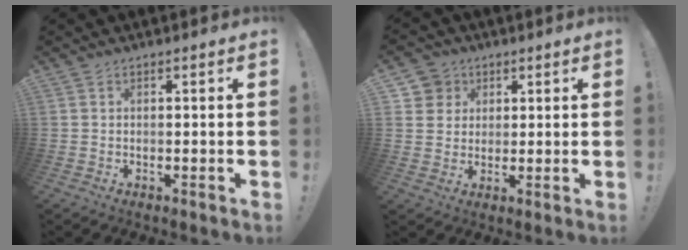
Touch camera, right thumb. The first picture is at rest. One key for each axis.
{"total": 6.3, "fx": 2.4, "fy": 5.8, "fz": 0.7, "tx": -0.010, "ty": -0.014, "tz": 0.047}